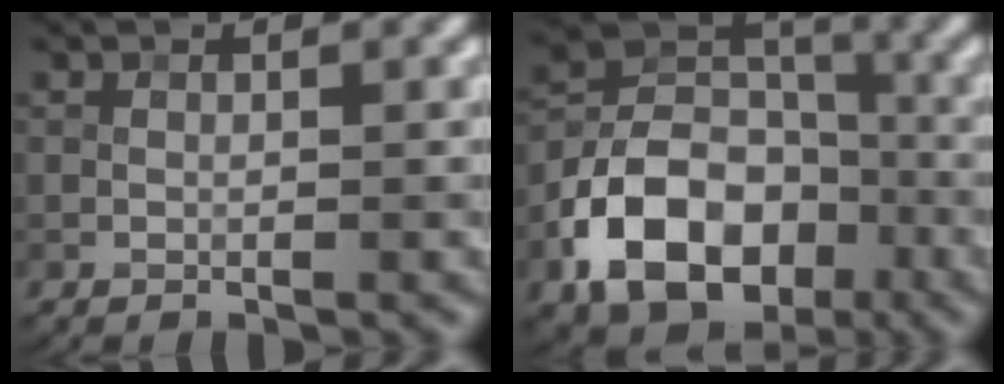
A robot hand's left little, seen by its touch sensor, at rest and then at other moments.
{"total": 11.0, "force": [-4.9, 7.5, 6.4], "torque": [-0.113, 0.002, -0.095]}